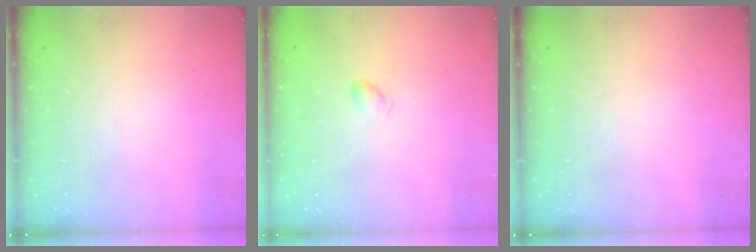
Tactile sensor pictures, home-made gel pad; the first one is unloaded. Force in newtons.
{"total": 2.9, "press": 2.9, "slide": 0.4}
{"total": 0.0}